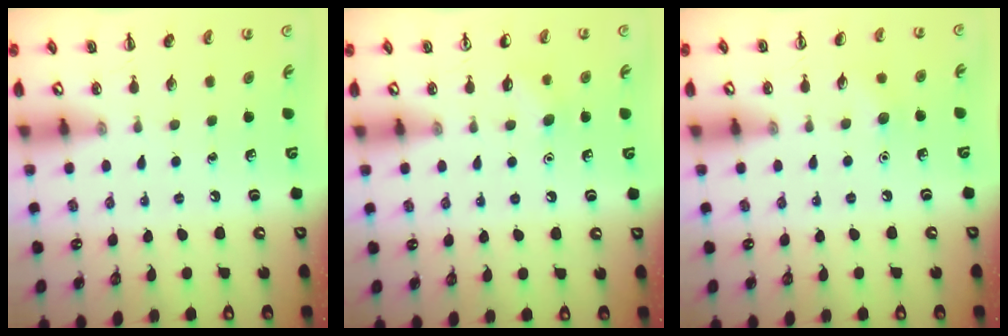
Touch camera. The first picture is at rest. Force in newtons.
{"total": 5.4, "press": 5.2, "slide": 1.5}
{"total": 5.0, "press": 4.8, "slide": 1.3}